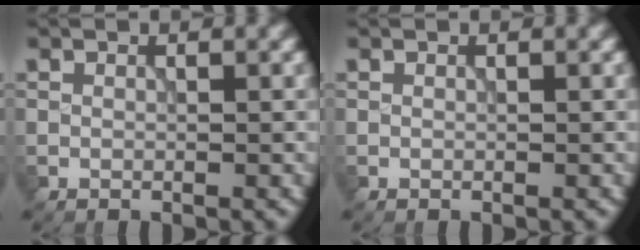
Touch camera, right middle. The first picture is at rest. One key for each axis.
{"total": 0.0}